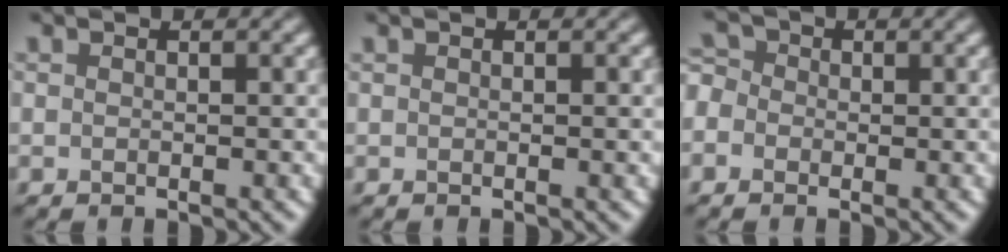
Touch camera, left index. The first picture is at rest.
{"total": 0.6, "force": [0.2, 0.1, 0.6], "torque": [-0.011, 0.002, 0.001]}
{"total": 2.6, "force": [-0.2, 2.4, 1.0], "torque": [-0.016, 0.021, -0.025]}